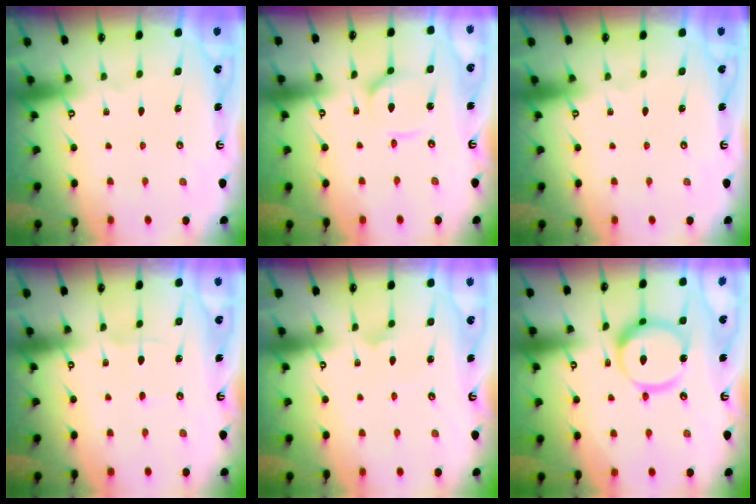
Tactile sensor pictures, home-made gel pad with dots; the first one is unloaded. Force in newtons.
{"total": 5.6, "press": 5.6, "slide": 0.6}
{"total": 0.0}
{"total": 3.4, "press": 3.4, "slide": 0.4}
{"total": 5.7, "press": 5.7, "slide": 0.5}
{"total": 15.1, "press": 15.0, "slide": 1.8}